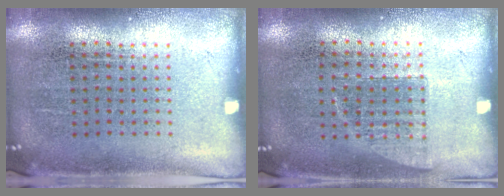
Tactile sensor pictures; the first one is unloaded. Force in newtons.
{"total": 0.7, "press": 0.6, "slide": 0.2}